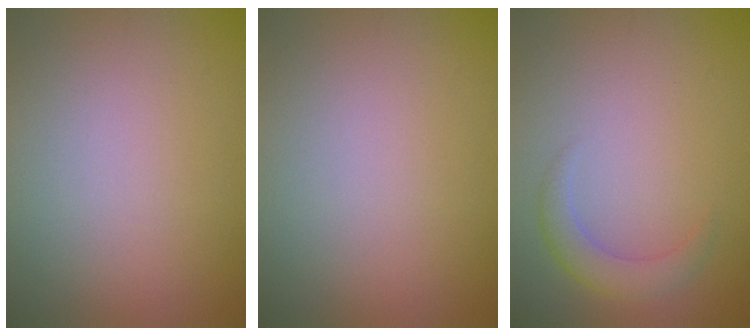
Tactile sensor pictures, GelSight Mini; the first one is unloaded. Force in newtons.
{"total": 0.0}
{"total": 2.4, "press": 2.4, "slide": 0.1}